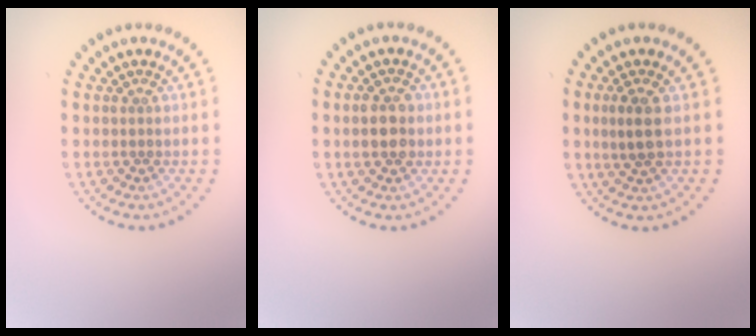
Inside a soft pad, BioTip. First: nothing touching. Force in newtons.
{"total": 2.8, "press": 2.8, "slide": 0.2}
{"total": 2.2, "press": 2.1, "slide": 0.7}